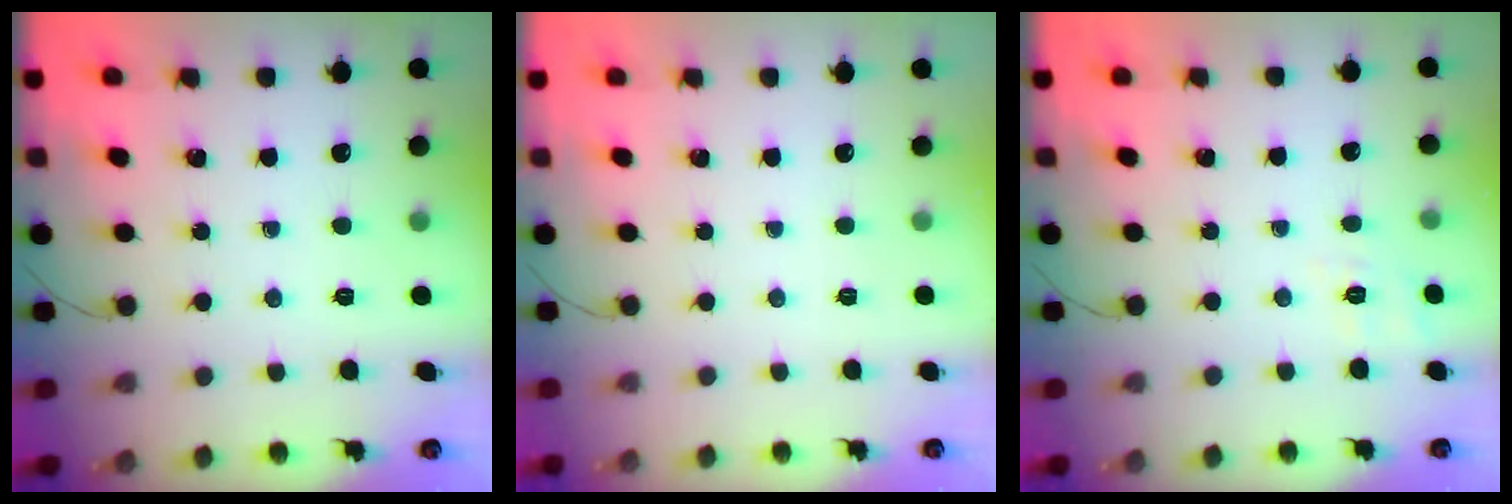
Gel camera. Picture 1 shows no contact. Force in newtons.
{"total": 2.5, "press": 2.5, "slide": 0.5}
{"total": 3.8, "press": 3.3, "slide": 2.0}